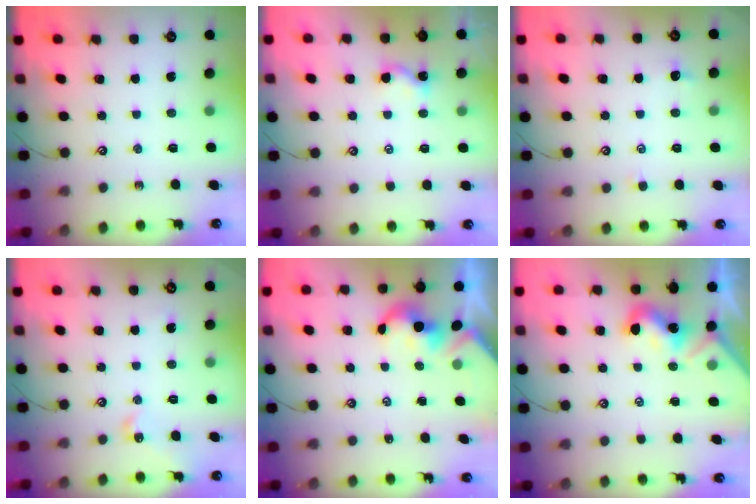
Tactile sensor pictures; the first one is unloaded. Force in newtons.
{"total": 1.1, "press": 1.0, "slide": 0.5}
{"total": 1.6, "press": 1.6, "slide": 0.2}
{"total": 3.8, "press": 3.7, "slide": 0.7}
{"total": 2.3, "press": 2.3, "slide": 0.3}
{"total": 1.6, "press": 1.6, "slide": 0.3}